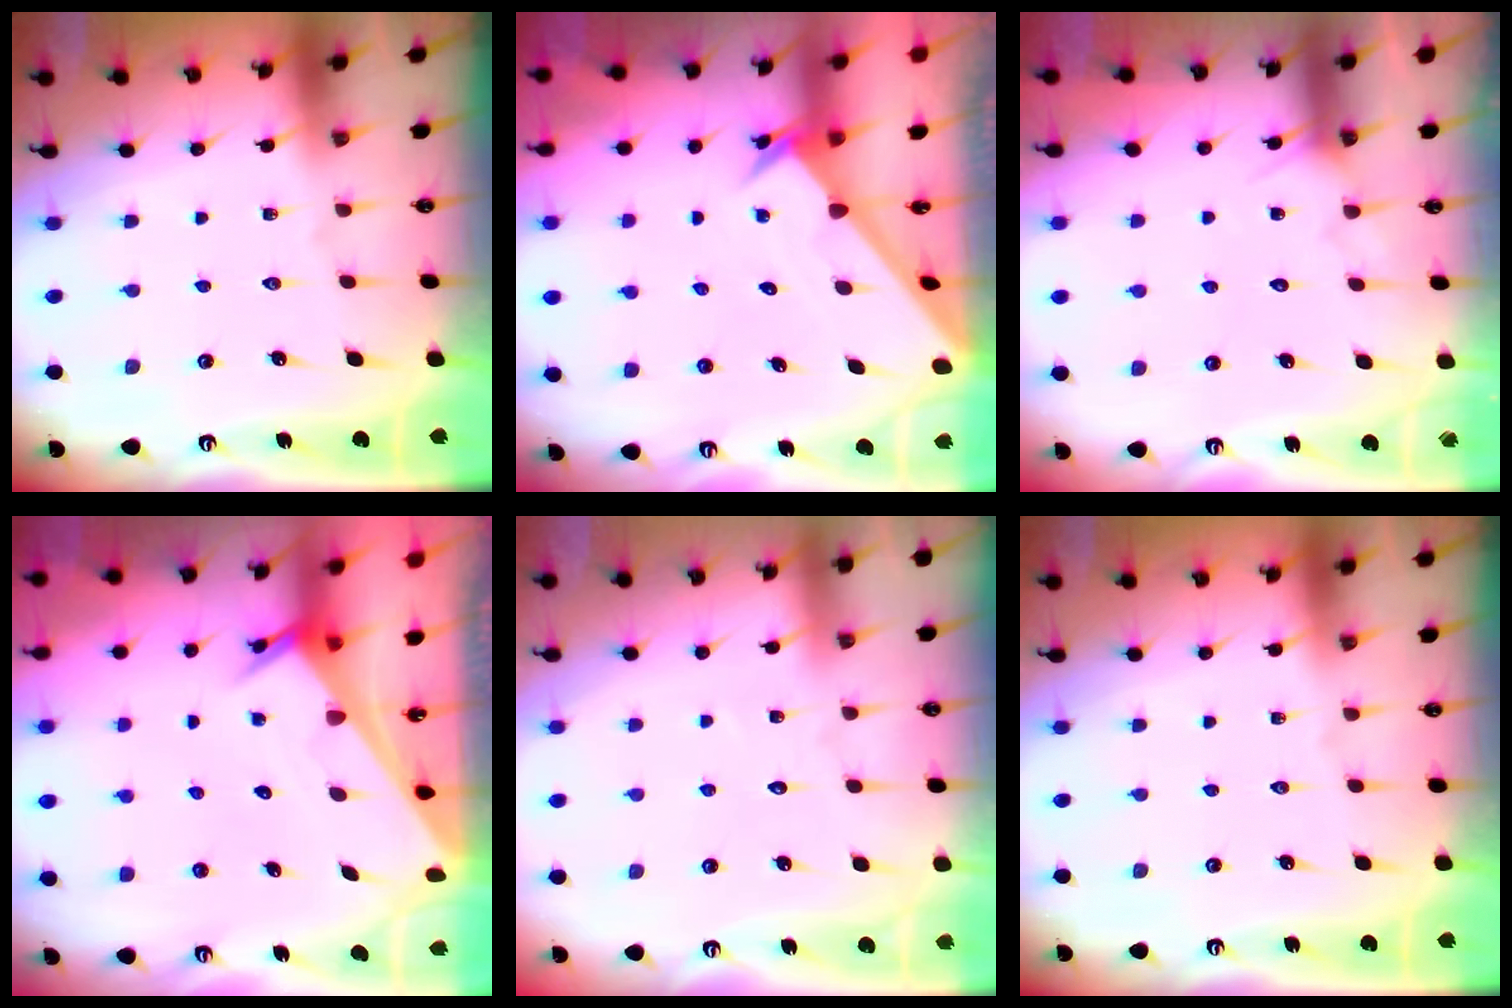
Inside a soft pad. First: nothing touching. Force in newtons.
{"total": 2.2, "press": 2.2, "slide": 0.2}
{"total": 5.8, "press": 5.8, "slide": 0.4}
{"total": 3.0, "press": 3.0, "slide": 0.2}
{"total": 2.2, "press": 2.2, "slide": 0.2}
{"total": 0.0}